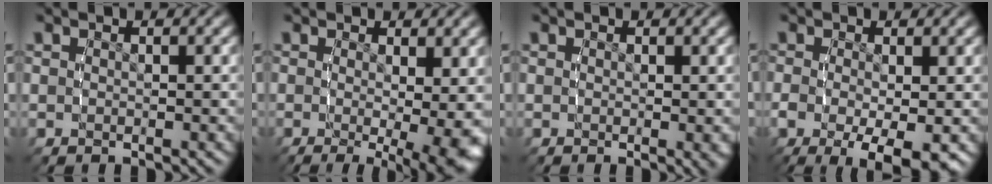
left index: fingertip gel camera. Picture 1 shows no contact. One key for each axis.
{"total": 7.1, "fx": -3.4, "fy": 1.9, "fz": 5.9, "tx": -0.075, "ty": -0.040, "tz": -0.036}
{"total": 0.7, "fx": 0.1, "fy": 0.0, "fz": 0.7, "tx": -0.007, "ty": -0.005, "tz": 0.003}
{"total": 6.9, "fx": -3.2, "fy": 2.7, "fz": 5.5, "tx": -0.098, "ty": -0.040, "tz": -0.024}